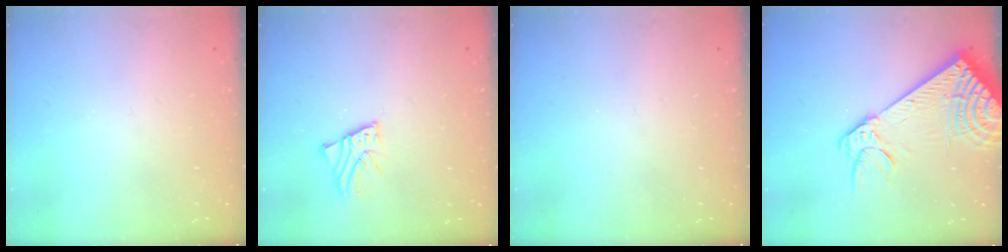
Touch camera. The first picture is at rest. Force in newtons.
{"total": 2.5, "press": 2.5, "slide": 0.1}
{"total": 0.0}
{"total": 17.7, "press": 17.3, "slide": 3.6}